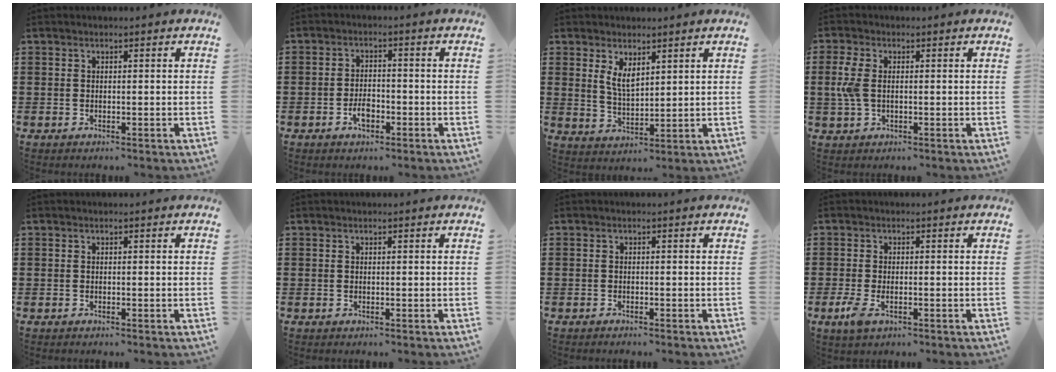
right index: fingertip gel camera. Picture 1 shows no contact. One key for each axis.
{"total": 3.2, "fx": -1.5, "fy": 1.7, "fz": 2.3, "tx": -0.050, "ty": 0.002, "tz": -0.030}
{"total": 4.0, "fx": 2.1, "fy": 1.8, "fz": 2.9, "tx": -0.061, "ty": 0.003, "tz": 0.038}
{"total": 4.6, "fx": 0.2, "fy": 2.5, "fz": 3.8, "tx": -0.107, "ty": -0.002, "tz": -0.005}
{"total": 0.0}
{"total": 0.0}
{"total": 0.5, "fx": -0.5, "fy": 0.0, "fz": 0.1, "tx": -0.003, "ty": -0.002, "tz": -0.010}
{"total": 2.3, "fx": -1.0, "fy": 0.9, "fz": 1.8, "tx": -0.046, "ty": -0.008, "tz": -0.022}